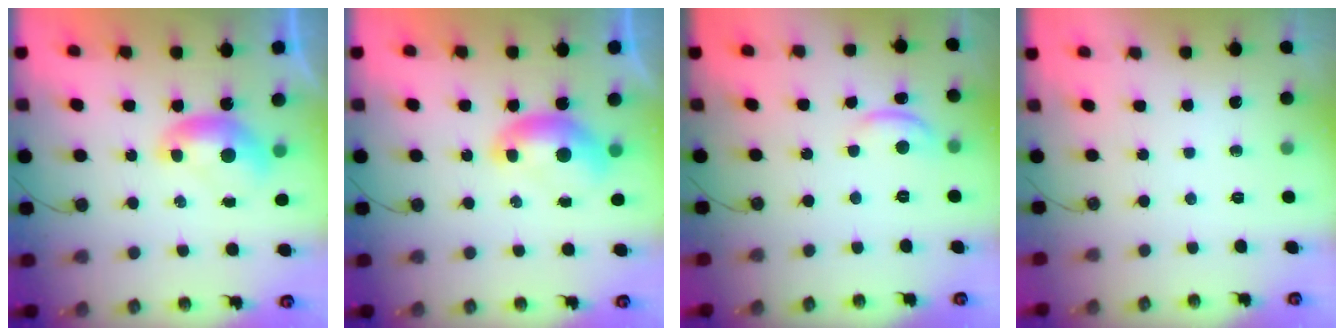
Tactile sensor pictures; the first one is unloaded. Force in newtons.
{"total": 1.5, "press": 1.4, "slide": 0.6}
{"total": 2.0, "press": 2.0, "slide": 0.4}
{"total": 0.0}